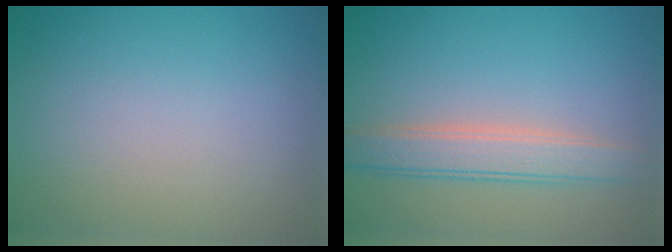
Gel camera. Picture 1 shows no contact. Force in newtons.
{"total": 3.8, "press": 3.7, "slide": 0.4}